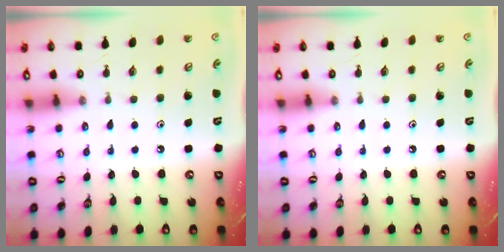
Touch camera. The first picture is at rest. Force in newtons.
{"total": 0.0}